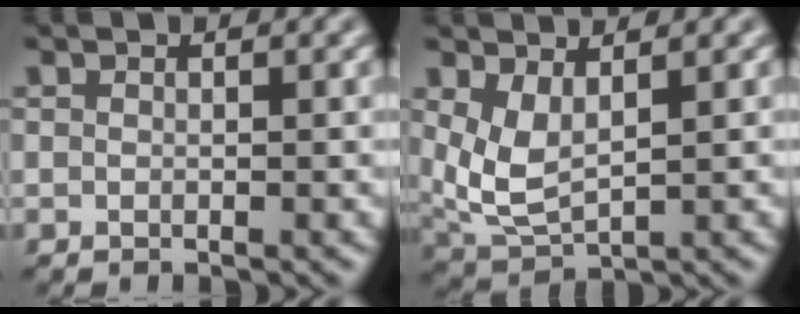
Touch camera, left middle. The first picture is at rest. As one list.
[{"total": 3.9, "force": [1.3, 1.8, 3.2], "torque": [-0.081, -0.010, 0.033]}]